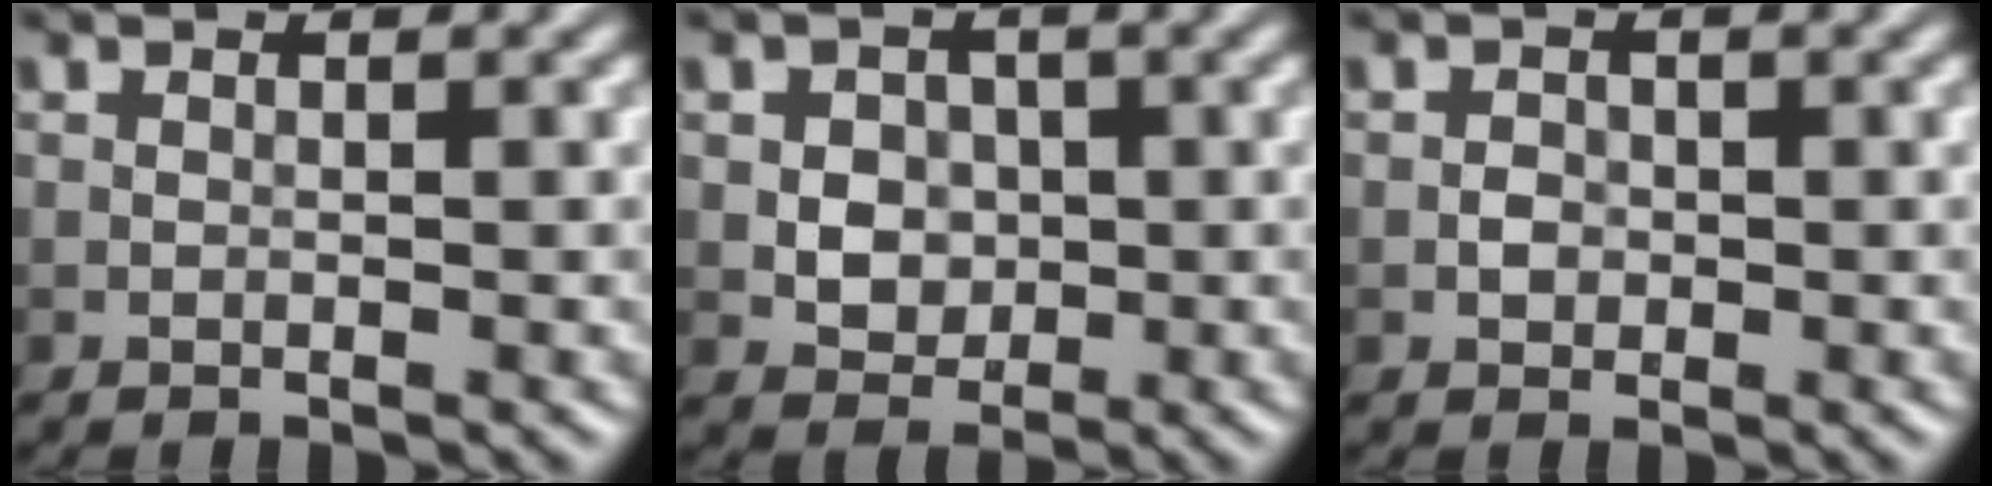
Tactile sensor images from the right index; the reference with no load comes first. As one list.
[{"total": 3.3, "force": [0.1, 2.7, 1.8], "torque": [-0.019, 0.005, -0.006]}, {"total": 1.1, "force": [-0.2, 0.9, 0.5], "torque": [-0.006, 0.000, -0.006]}]